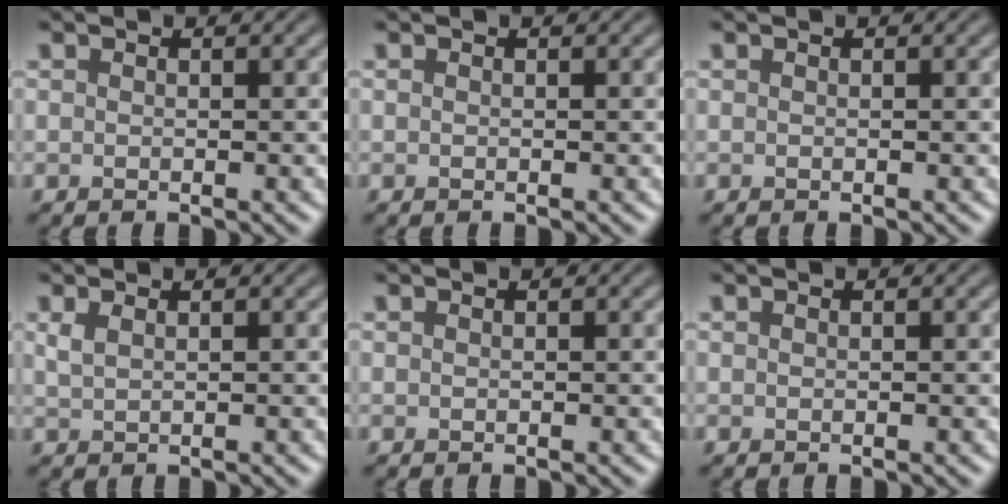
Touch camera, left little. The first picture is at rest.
{"total": 0.0}
{"total": 0.0}
{"total": 1.1, "force": [0.7, 0.5, 0.8], "torque": [-0.019, 0.002, 0.018]}
{"total": 0.0}
{"total": 0.0}